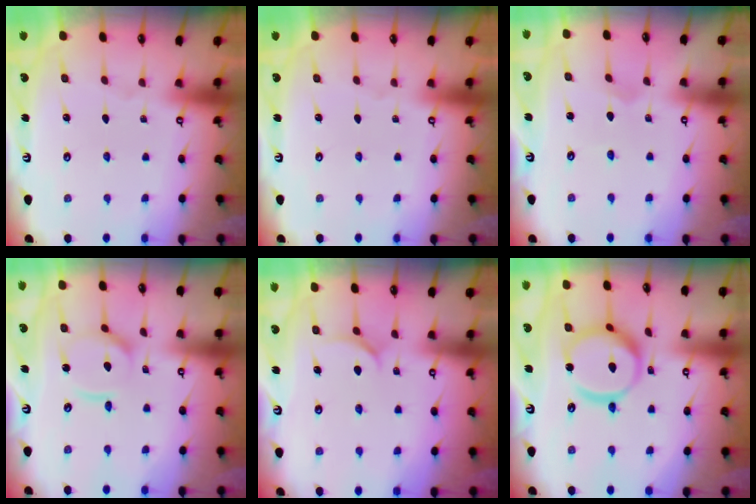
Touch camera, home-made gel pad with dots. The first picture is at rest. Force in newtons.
{"total": 0.0}
{"total": 2.0, "press": 2.0, "slide": 0.2}
{"total": 11.7, "press": 11.7, "slide": 1.3}
{"total": 6.4, "press": 6.4, "slide": 0.5}
{"total": 14.4, "press": 14.3, "slide": 1.5}